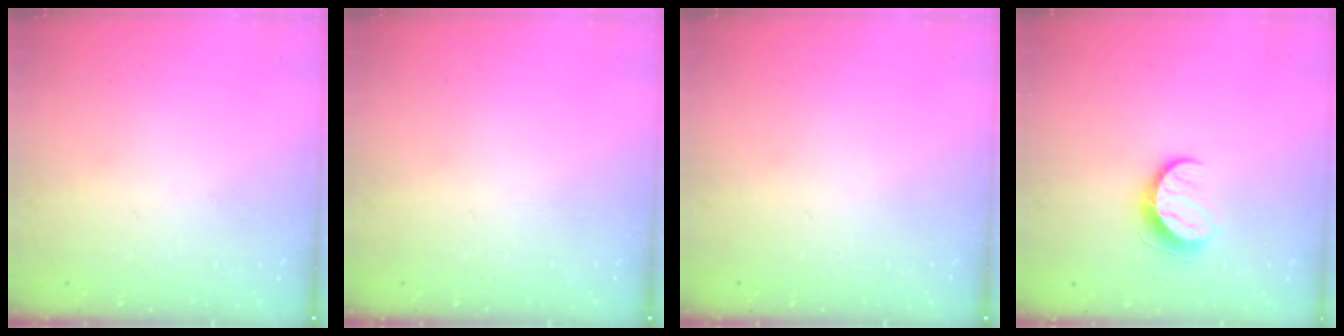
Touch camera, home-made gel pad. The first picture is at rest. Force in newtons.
{"total": 0.0}
{"total": 0.0}
{"total": 10.0, "press": 10.0, "slide": 0.3}